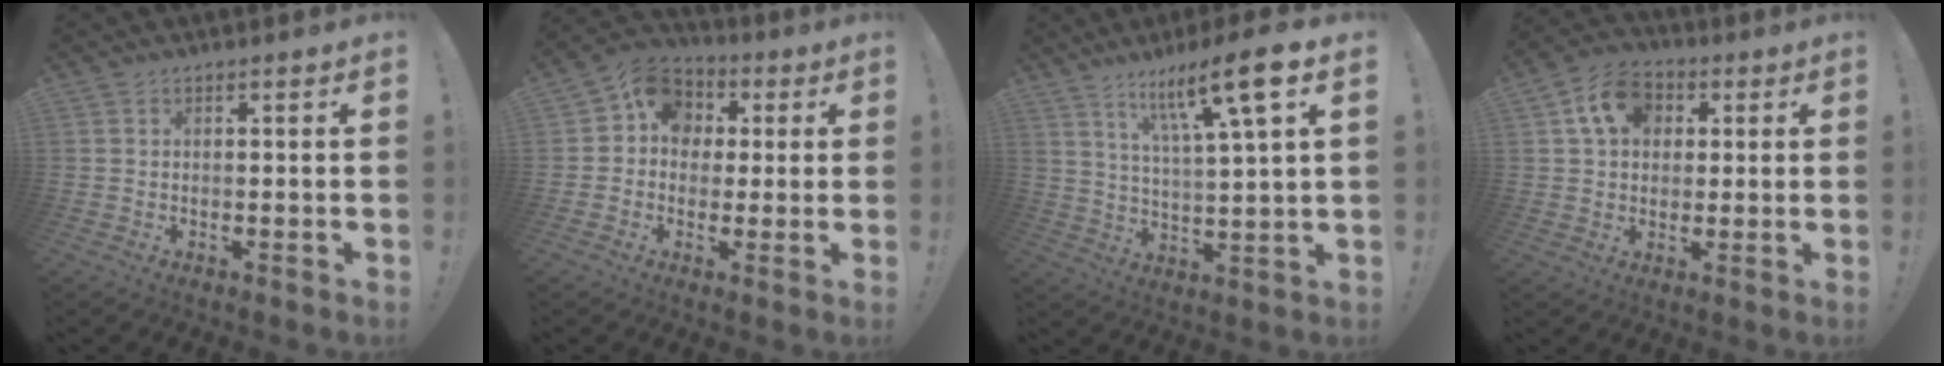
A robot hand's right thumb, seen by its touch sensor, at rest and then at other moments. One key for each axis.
{"total": 10.1, "fx": 1.4, "fy": 9.1, "fz": 4.2, "tx": -0.062, "ty": 0.010, "tz": 0.033}
{"total": 14.4, "fx": 7.8, "fy": 1.5, "fz": 12.0, "tx": -0.196, "ty": -0.040, "tz": 0.112}
{"total": 11.9, "fx": 4.1, "fy": 9.1, "fz": 6.5, "tx": -0.100, "ty": -0.001, "tz": 0.080}